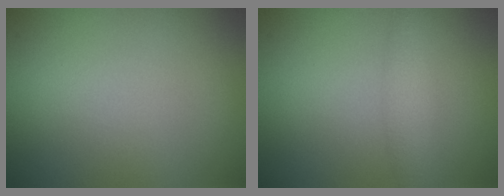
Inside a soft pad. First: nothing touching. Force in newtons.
{"total": 1.6, "press": 1.6, "slide": 0.1}